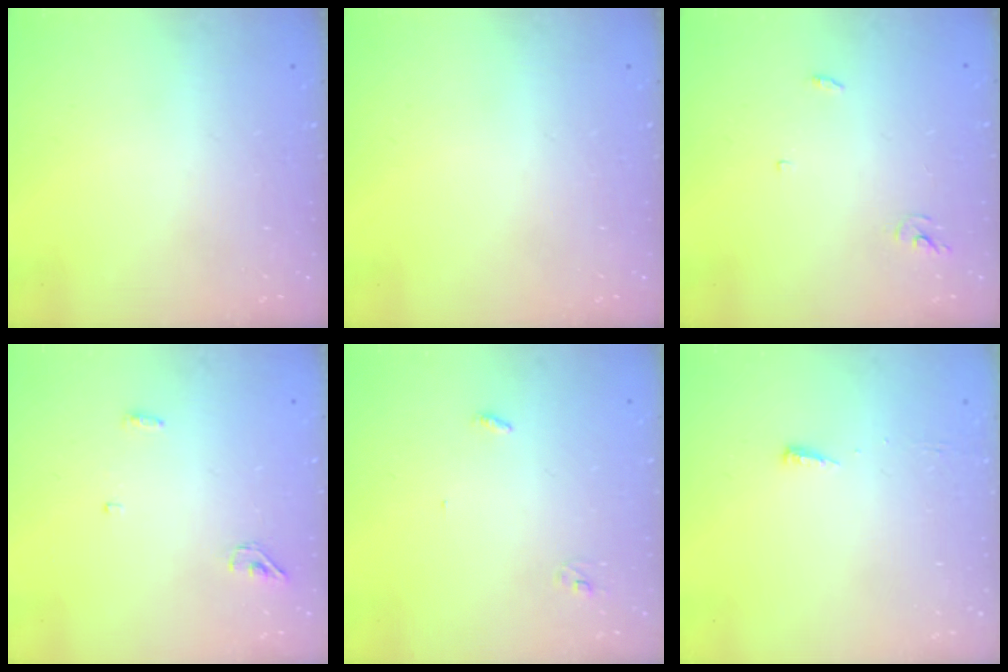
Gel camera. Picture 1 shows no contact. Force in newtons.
{"total": 0.0}
{"total": 3.0, "press": 3.0, "slide": 0.2}
{"total": 3.7, "press": 3.6, "slide": 0.9}
{"total": 2.8, "press": 2.8, "slide": 0.2}
{"total": 3.7, "press": 3.7, "slide": 0.5}